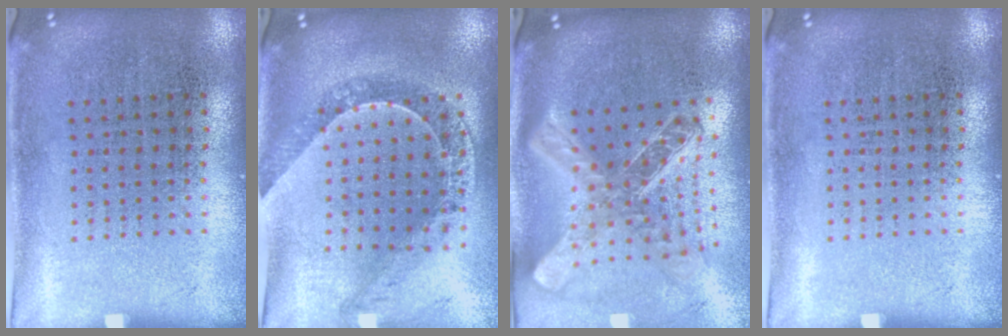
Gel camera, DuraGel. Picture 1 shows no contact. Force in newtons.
{"total": 1.0, "press": 1.0, "slide": 0.3}
{"total": 2.6, "press": 2.0, "slide": 1.6}
{"total": 0.0}